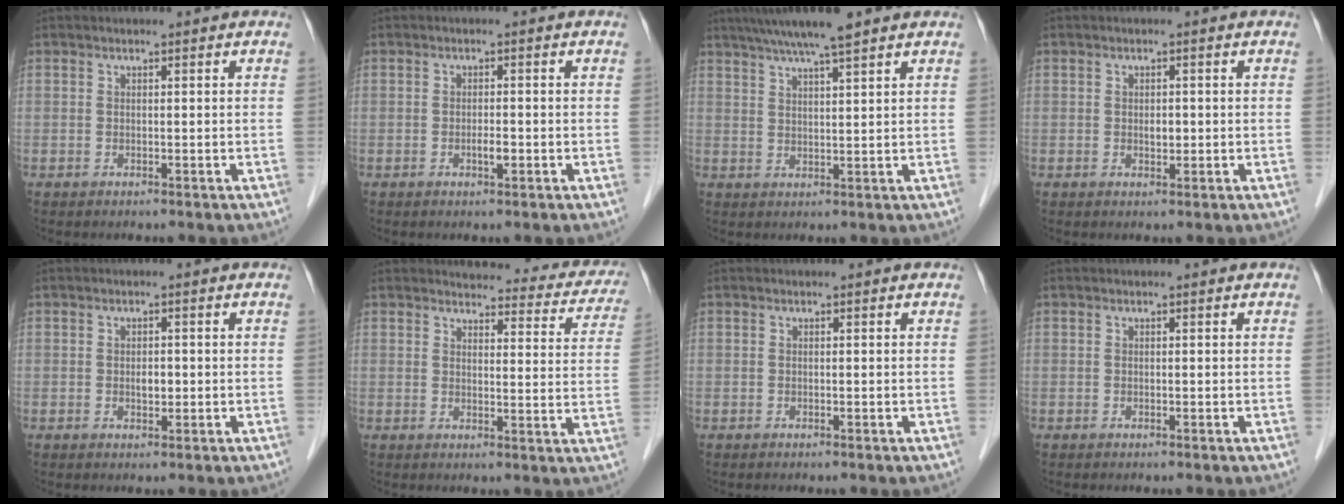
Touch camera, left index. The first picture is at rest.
{"total": 1.5, "force": [-0.7, 0.4, 1.3], "torque": [-0.025, -0.003, -0.011]}
{"total": 8.1, "force": [6.4, -0.1, 4.9], "torque": [-0.081, 0.021, 0.101]}
{"total": 1.4, "force": [-0.2, 0.9, 1.1], "torque": [-0.018, -0.003, -0.001]}
{"total": 1.6, "force": [-0.3, 1.0, 1.3], "torque": [-0.022, -0.002, -0.003]}
{"total": 15.8, "force": [14.8, 4.2, 3.9], "torque": [-0.006, -0.045, 0.138]}
{"total": 0.0}
{"total": 0.0}